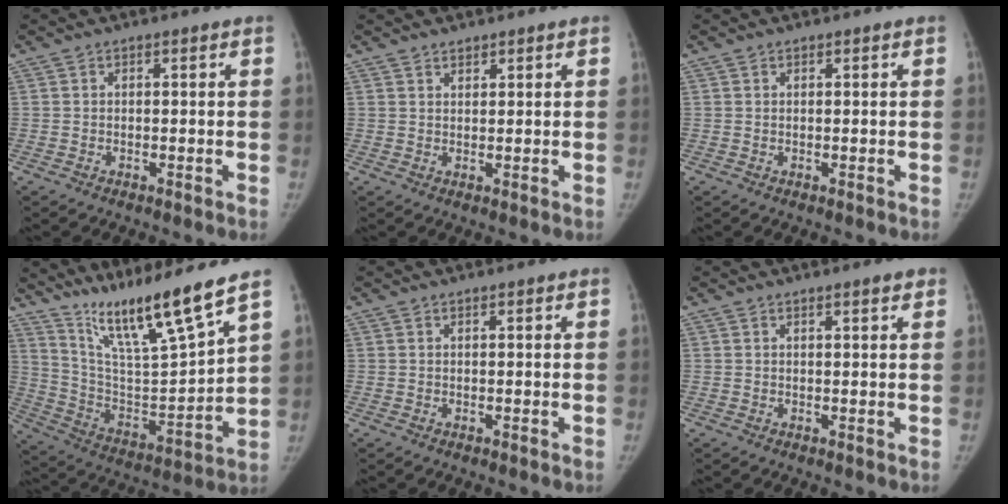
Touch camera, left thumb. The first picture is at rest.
{"total": 1.5, "force": [1.3, 0.7, 0.3], "torque": [0.005, -0.009, 0.021]}
{"total": 0.0}
{"total": 18.4, "force": [13.9, 0.6, 12.0], "torque": [-0.183, -0.079, 0.259]}
{"total": 0.0}
{"total": 1.7, "force": [1.2, 0.2, 1.2], "torque": [-0.014, -0.006, 0.016]}